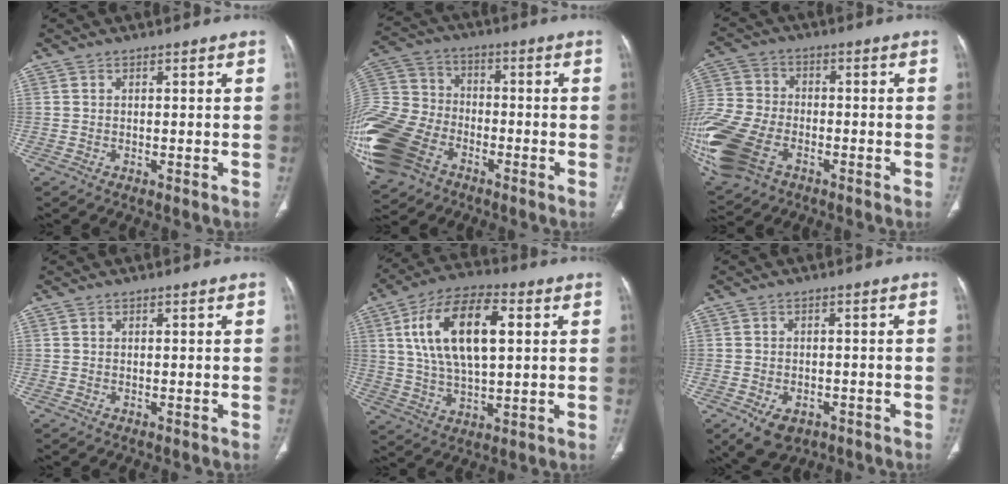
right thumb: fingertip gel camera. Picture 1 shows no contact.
{"total": 24.8, "force": [-10.8, 17.3, 14.0], "torque": [-0.380, 0.026, -0.200]}
{"total": 21.8, "force": [-8.7, 14.3, 14.1], "torque": [-0.374, -0.001, -0.159]}
{"total": 0.0}
{"total": 17.2, "force": [4.3, 8.1, 14.6], "torque": [-0.262, 0.008, 0.076]}
{"total": 6.8, "force": [-3.7, 4.5, 3.6], "torque": [-0.054, 0.012, -0.046]}